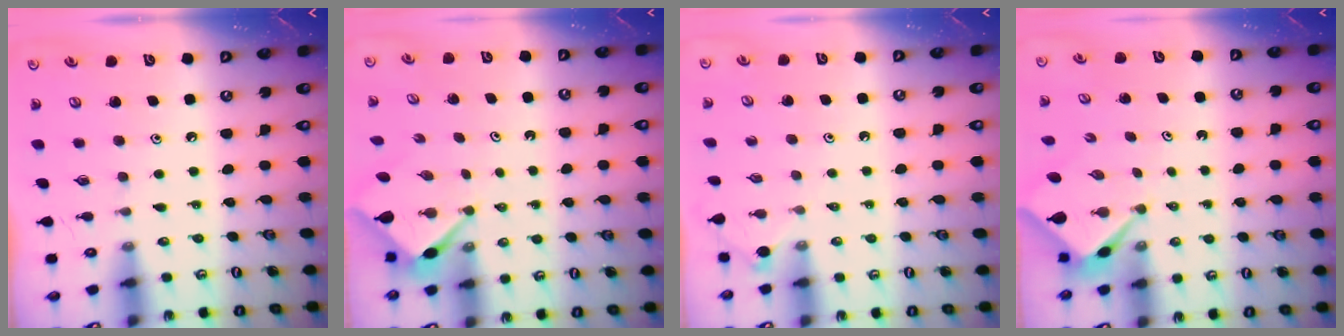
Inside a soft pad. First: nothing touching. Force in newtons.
{"total": 3.0, "press": 3.0, "slide": 0.3}
{"total": 2.2, "press": 2.2, "slide": 0.4}
{"total": 2.6, "press": 2.5, "slide": 0.2}